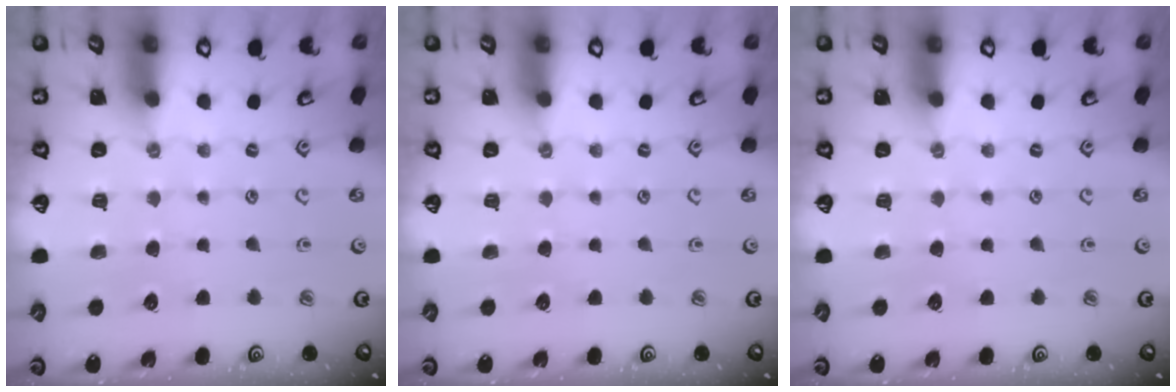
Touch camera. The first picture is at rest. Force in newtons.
{"total": 0.0}
{"total": 0.0}